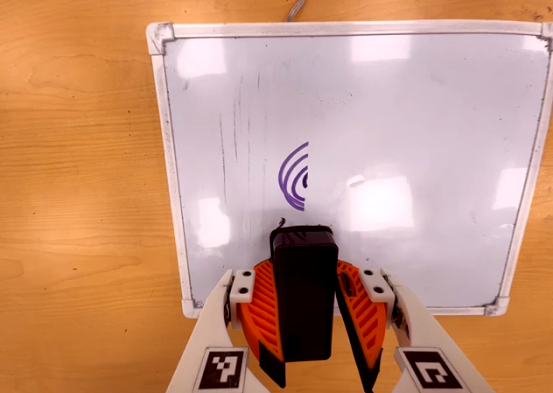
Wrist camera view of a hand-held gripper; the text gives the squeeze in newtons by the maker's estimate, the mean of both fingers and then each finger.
{"total": 7.0, "left": 7.4, "right": 6.7}